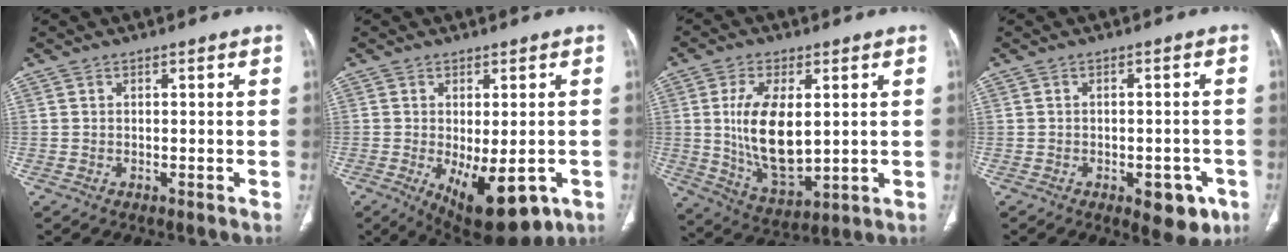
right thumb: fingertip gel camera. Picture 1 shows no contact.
{"total": 12.7, "force": [-4.7, 5.5, 10.4], "torque": [-0.137, -0.013, -0.051]}
{"total": 14.2, "force": [1.5, 7.2, 12.2], "torque": [-0.216, -0.024, 0.040]}
{"total": 7.2, "force": [-3.4, 3.6, 5.1], "torque": [-0.037, 0.010, -0.035]}